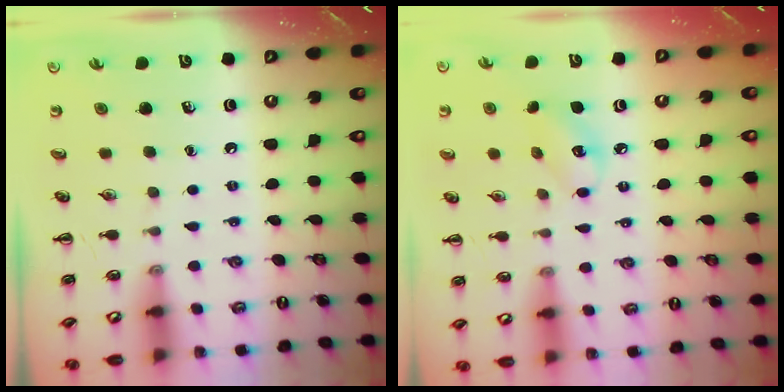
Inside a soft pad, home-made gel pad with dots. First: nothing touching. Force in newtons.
{"total": 6.0, "press": 6.0, "slide": 0.6}